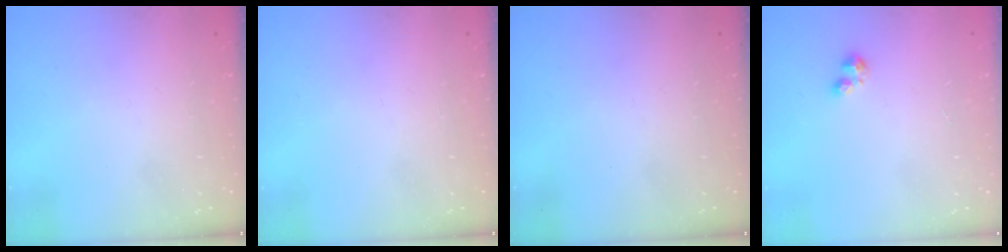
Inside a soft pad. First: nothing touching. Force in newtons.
{"total": 0.0}
{"total": 0.0}
{"total": 2.8, "press": 2.8, "slide": 0.5}